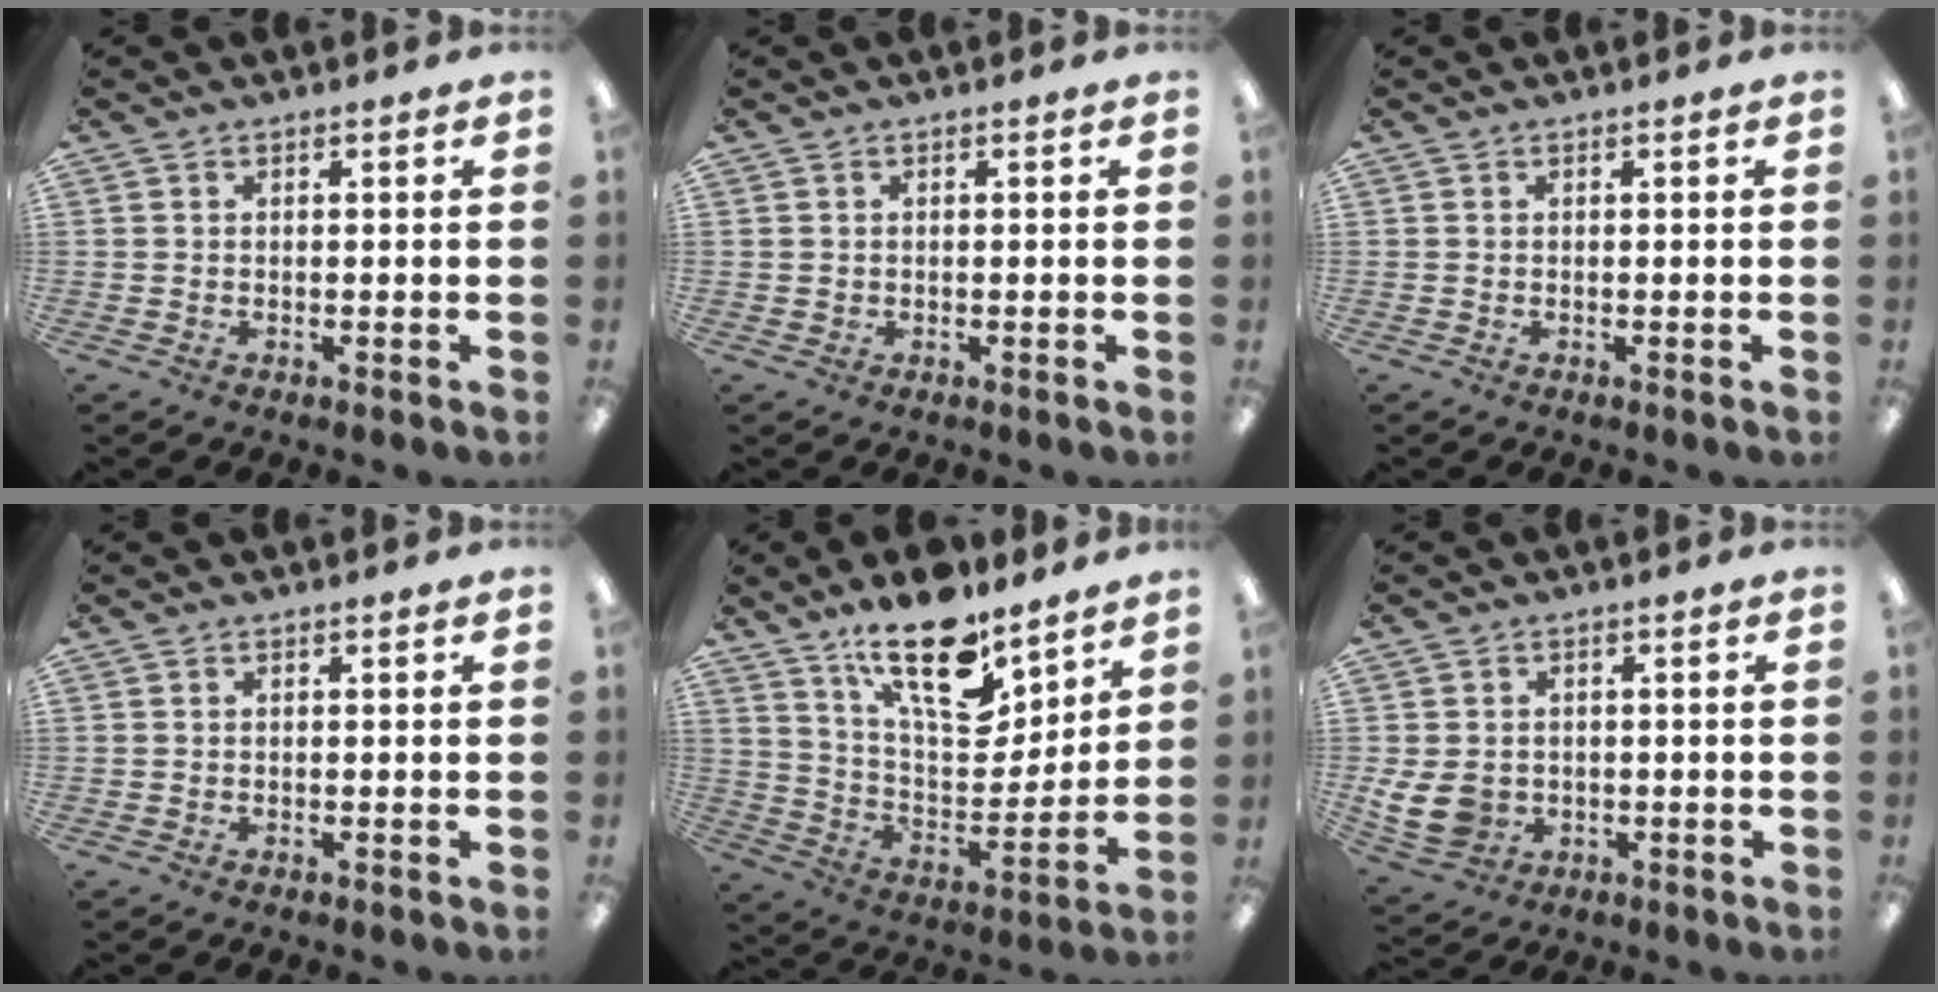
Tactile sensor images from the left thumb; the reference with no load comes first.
{"total": 0.7, "force": [0.2, 0.7, -0.2], "torque": [0.004, 0.005, 0.002]}
{"total": 0.0}
{"total": 0.0}
{"total": 18.8, "force": [13.1, 7.7, 11.2], "torque": [-0.185, -0.081, 0.223]}
{"total": 7.8, "force": [-0.6, 6.6, 4.1], "torque": [-0.084, 0.007, -0.008]}